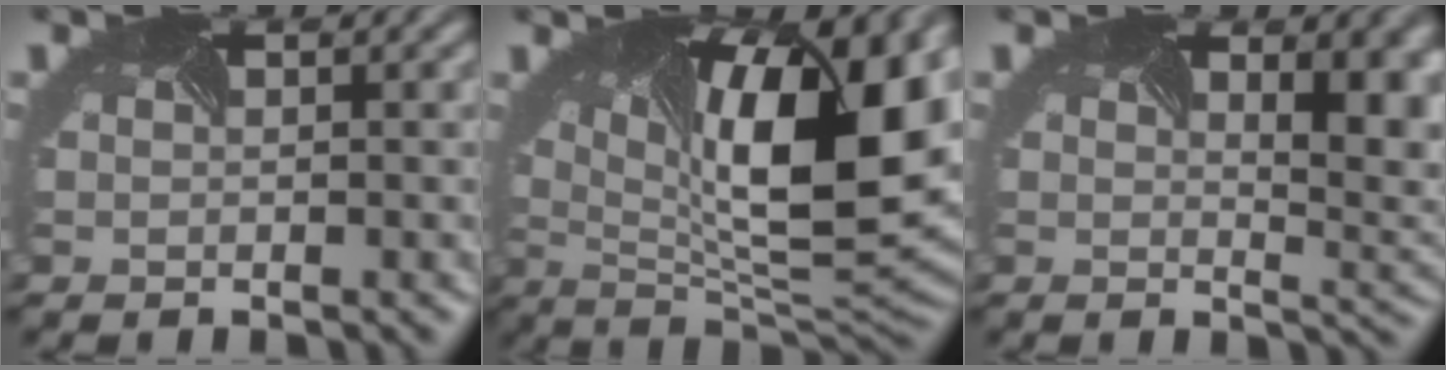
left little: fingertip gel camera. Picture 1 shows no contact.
{"total": 15.1, "force": [2.9, 5.9, 13.6], "torque": [-0.183, -0.010, 0.047]}
{"total": 9.0, "force": [3.1, 4.3, 7.3], "torque": [-0.070, 0.017, 0.042]}